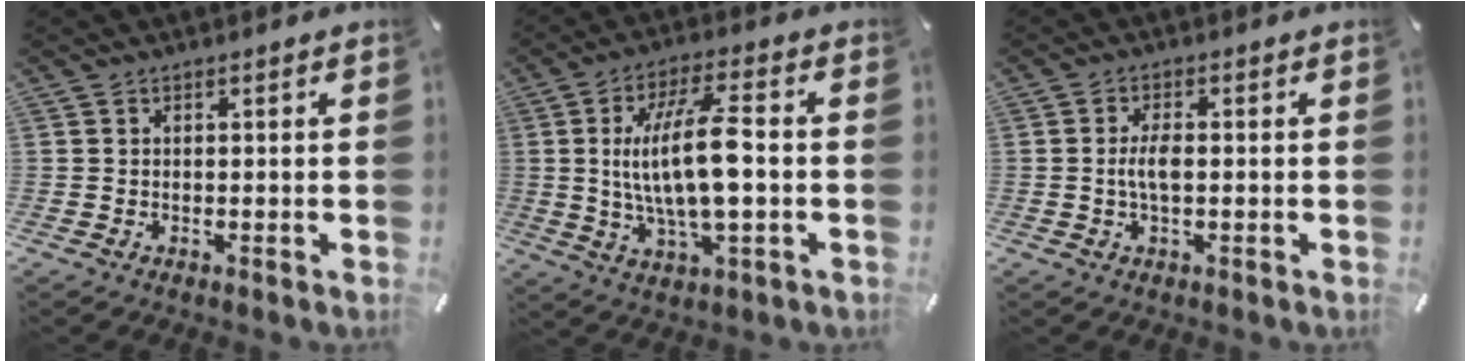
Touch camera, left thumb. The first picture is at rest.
{"total": 15.4, "force": [-0.1, 4.7, 14.7], "torque": [-0.301, -0.005, -0.011]}
{"total": 4.0, "force": [-0.2, 1.5, 3.7], "torque": [-0.082, -0.003, -0.009]}